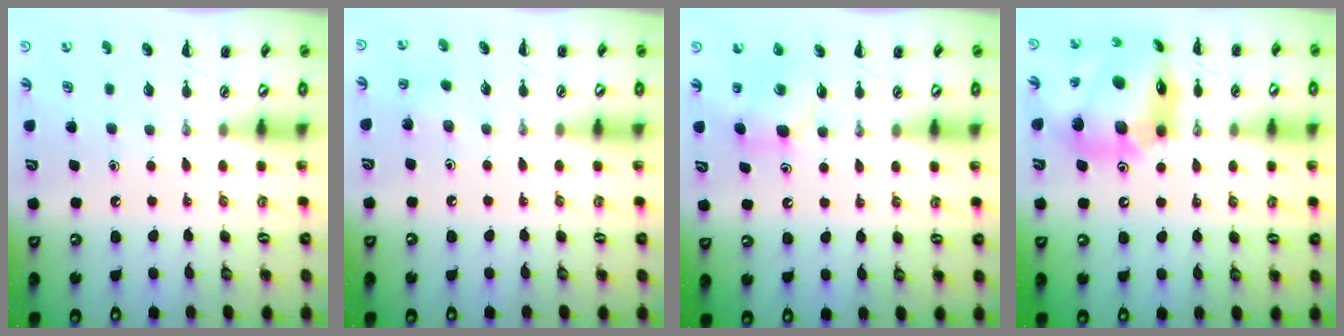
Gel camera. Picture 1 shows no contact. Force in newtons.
{"total": 5.4, "press": 5.2, "slide": 1.4}
{"total": 5.8, "press": 5.7, "slide": 1.1}
{"total": 19.3, "press": 18.8, "slide": 4.3}